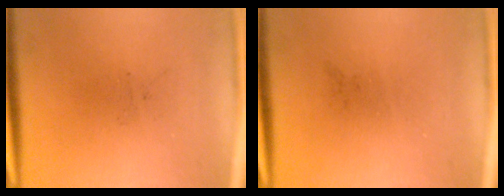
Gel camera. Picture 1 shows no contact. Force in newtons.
{"total": 0.0}